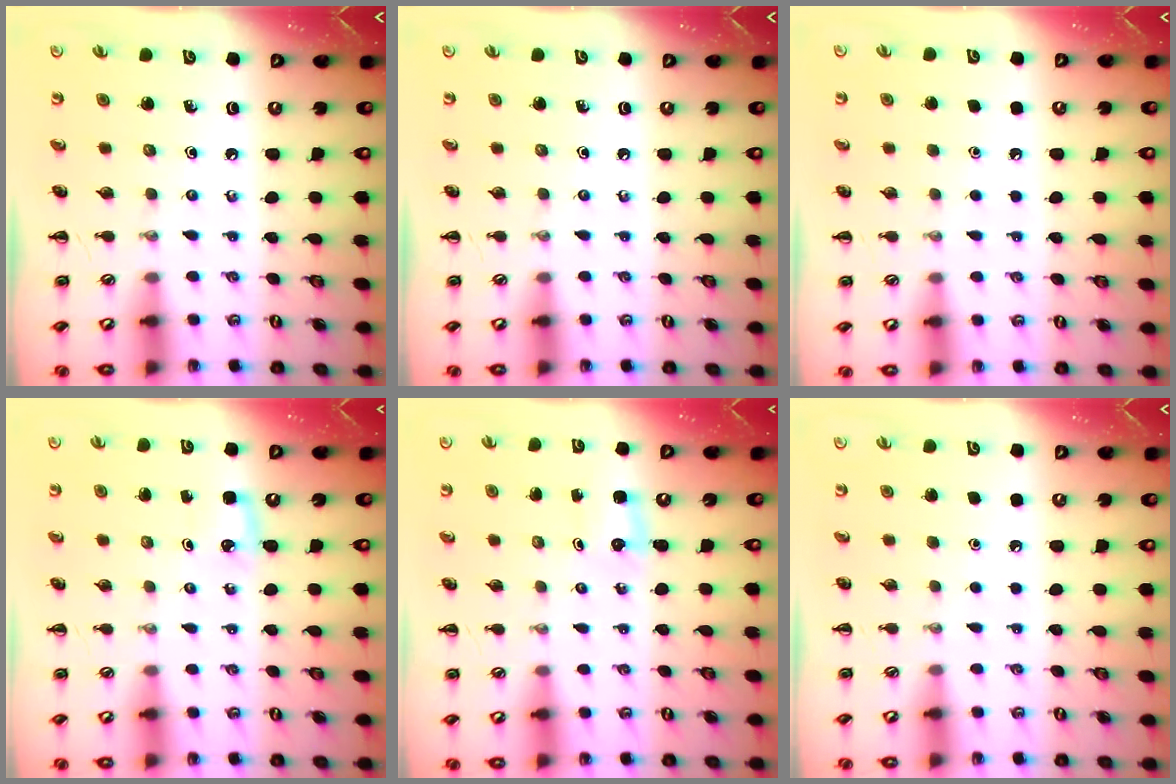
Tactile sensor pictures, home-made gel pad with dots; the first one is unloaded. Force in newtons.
{"total": 0.0}
{"total": 1.7, "press": 1.7, "slide": 0.1}
{"total": 3.1, "press": 2.9, "slide": 1.1}
{"total": 1.8, "press": 1.7, "slide": 0.5}
{"total": 1.8, "press": 1.7, "slide": 0.1}